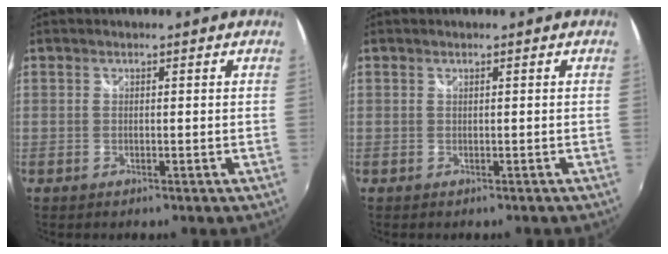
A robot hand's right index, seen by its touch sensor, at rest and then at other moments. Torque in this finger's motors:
{"motor_torque": [-0.16, -0.20, -0.01, 0.00]}